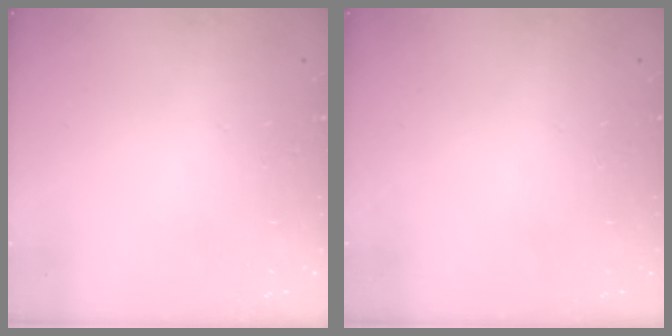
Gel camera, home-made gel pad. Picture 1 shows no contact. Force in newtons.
{"total": 0.0}